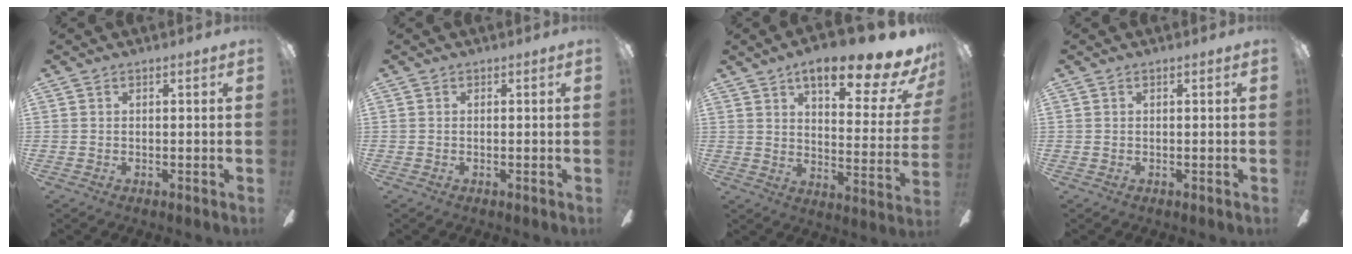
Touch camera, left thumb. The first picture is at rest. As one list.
[{"total": 0.0}, {"total": 18.0, "force": [12.6, 4.9, 11.8], "torque": [-0.170, -0.081, 0.199]}, {"total": 0.5, "force": [0.2, 0.1, 0.5], "torque": [-0.011, 0.000, 0.004]}]